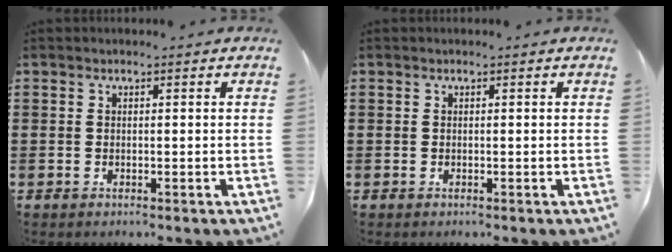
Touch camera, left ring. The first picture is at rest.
{"total": 0.0}